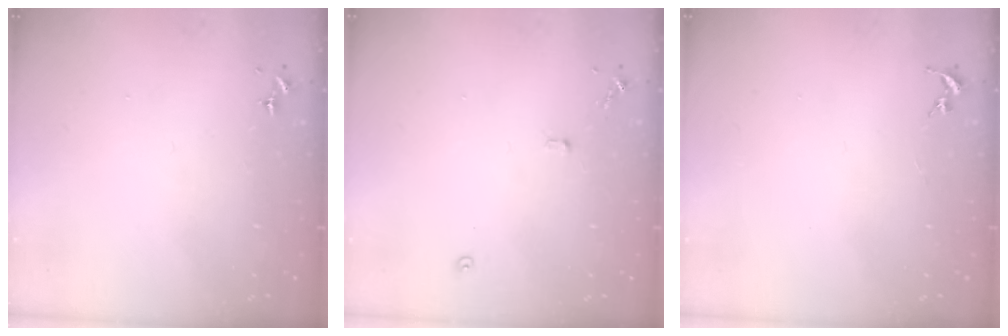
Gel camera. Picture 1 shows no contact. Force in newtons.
{"total": 7.4, "press": 7.4, "slide": 0.8}
{"total": 0.0}